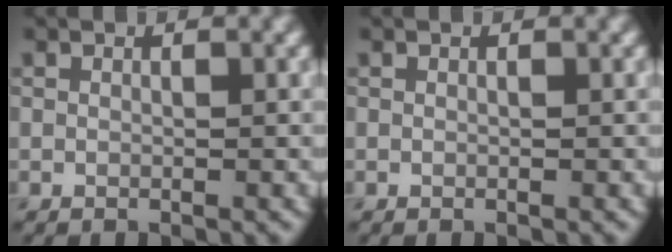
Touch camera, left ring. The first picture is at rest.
{"total": 0.0}